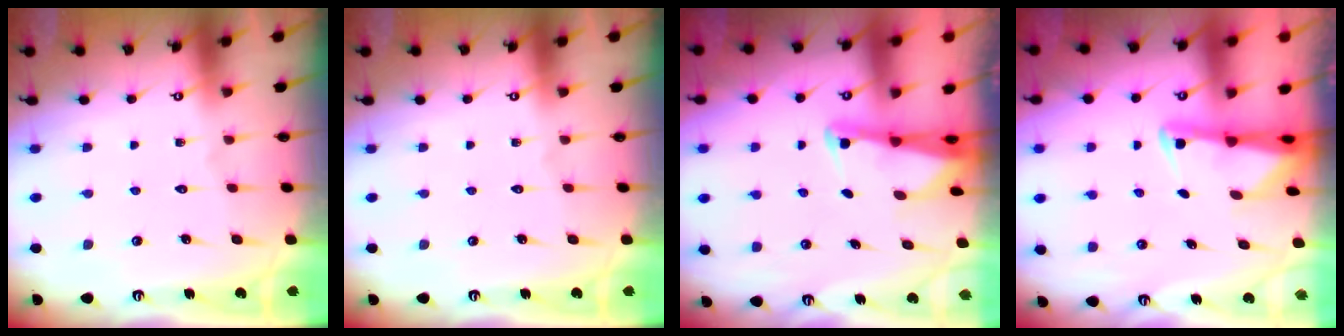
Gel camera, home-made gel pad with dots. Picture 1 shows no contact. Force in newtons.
{"total": 0.0}
{"total": 2.6, "press": 2.6, "slide": 0.3}
{"total": 2.3, "press": 2.2, "slide": 0.5}